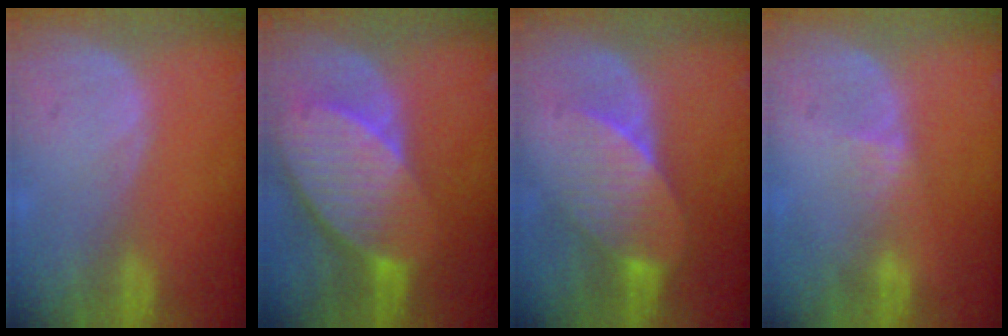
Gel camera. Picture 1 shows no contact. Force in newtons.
{"total": 10.5, "press": 9.1, "slide": 5.1}
{"total": 7.5, "press": 7.0, "slide": 2.7}
{"total": 2.3, "press": 2.1, "slide": 1.0}